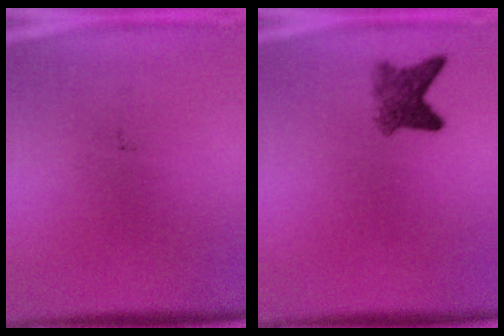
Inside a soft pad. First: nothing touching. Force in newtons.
{"total": 3.7}